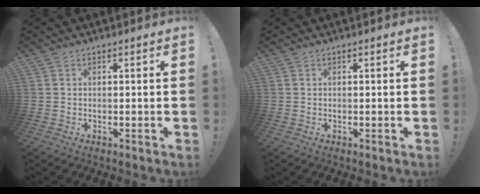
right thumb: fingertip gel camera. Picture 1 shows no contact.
{"total": 0.0}